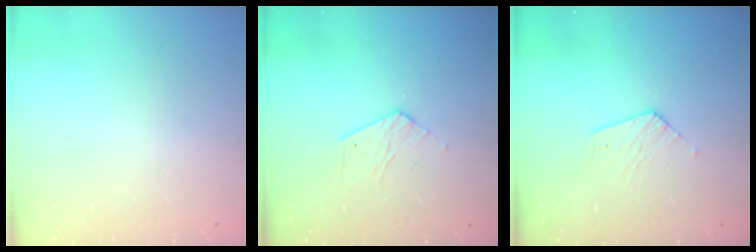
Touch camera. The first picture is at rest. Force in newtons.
{"total": 4.9, "press": 4.8, "slide": 0.4}
{"total": 4.6, "press": 4.6, "slide": 0.4}